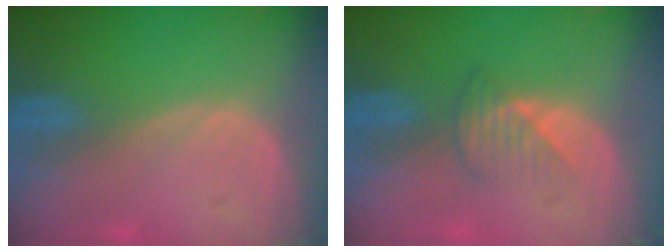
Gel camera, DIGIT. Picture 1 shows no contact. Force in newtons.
{"total": 3.4, "press": 3.2, "slide": 1.2}